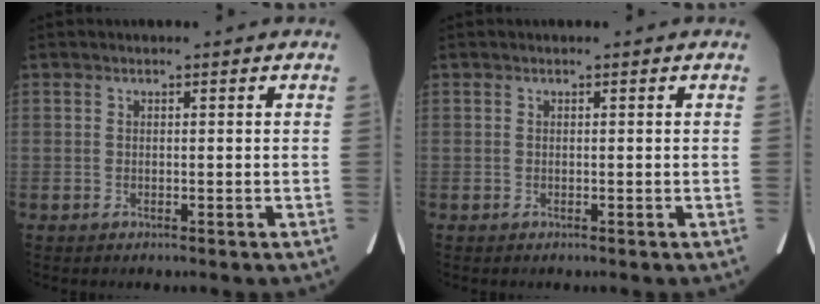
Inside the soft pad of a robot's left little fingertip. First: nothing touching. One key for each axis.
{"total": 0.0}